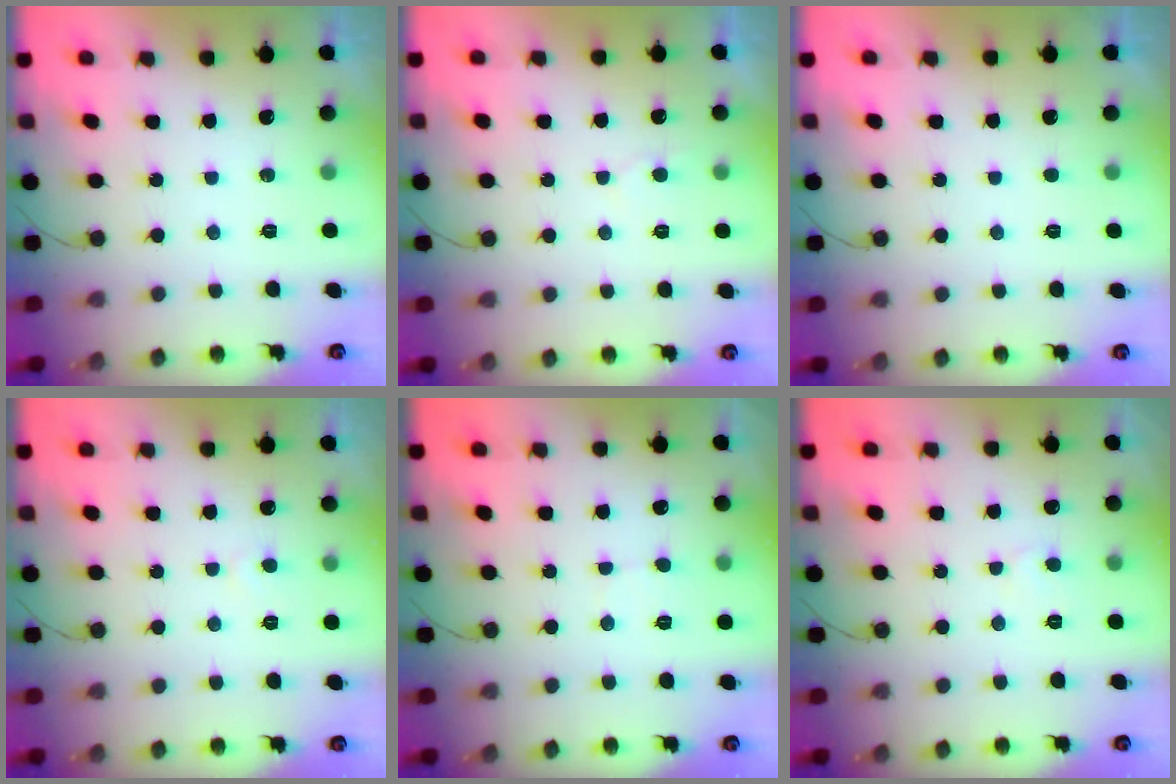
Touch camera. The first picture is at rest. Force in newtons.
{"total": 4.1, "press": 4.1, "slide": 0.2}
{"total": 1.7, "press": 1.7, "slide": 0.2}
{"total": 3.6, "press": 3.6, "slide": 0.3}
{"total": 3.5, "press": 3.5, "slide": 0.4}
{"total": 3.9, "press": 3.9, "slide": 0.4}